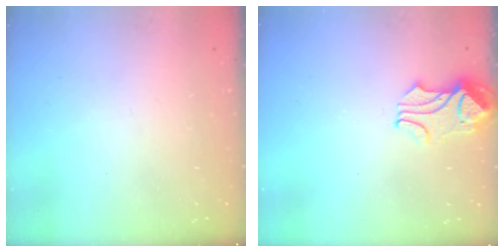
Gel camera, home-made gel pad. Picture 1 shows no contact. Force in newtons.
{"total": 2.3, "press": 2.3, "slide": 0.5}